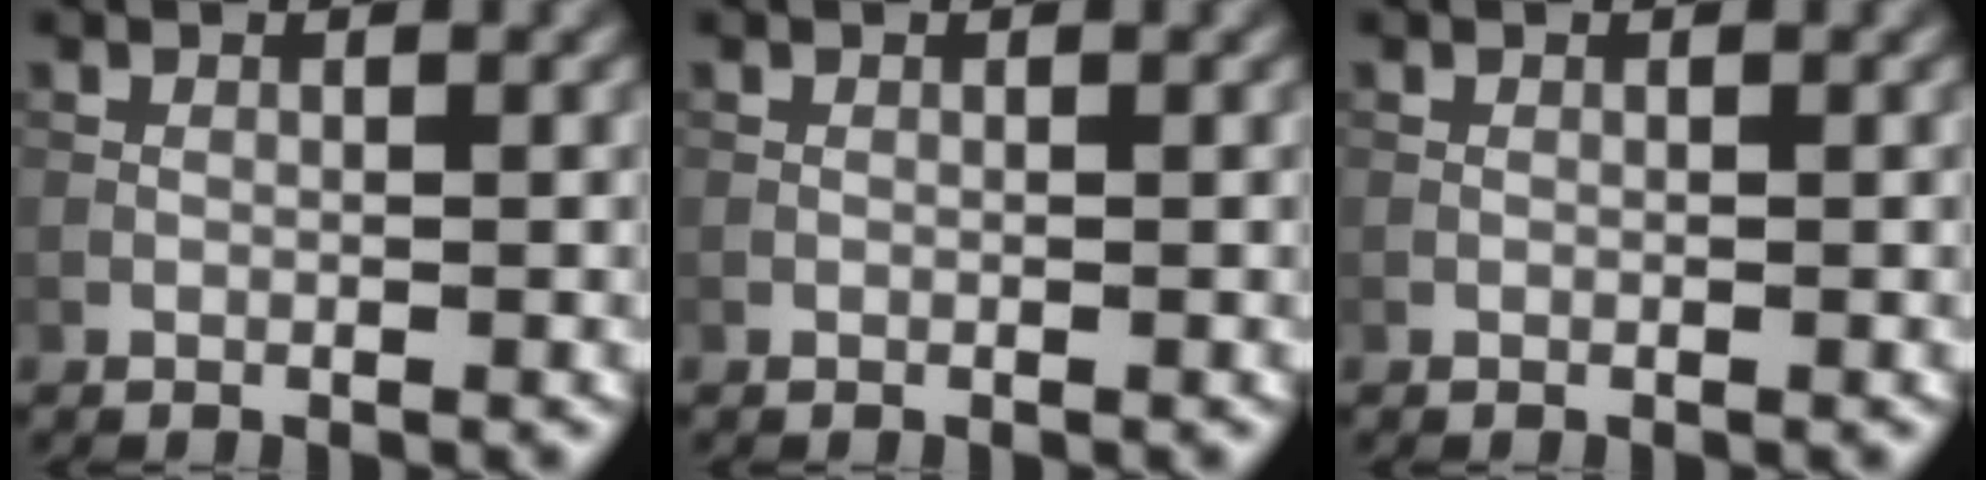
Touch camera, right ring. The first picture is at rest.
{"total": 0.0}
{"total": 0.0}